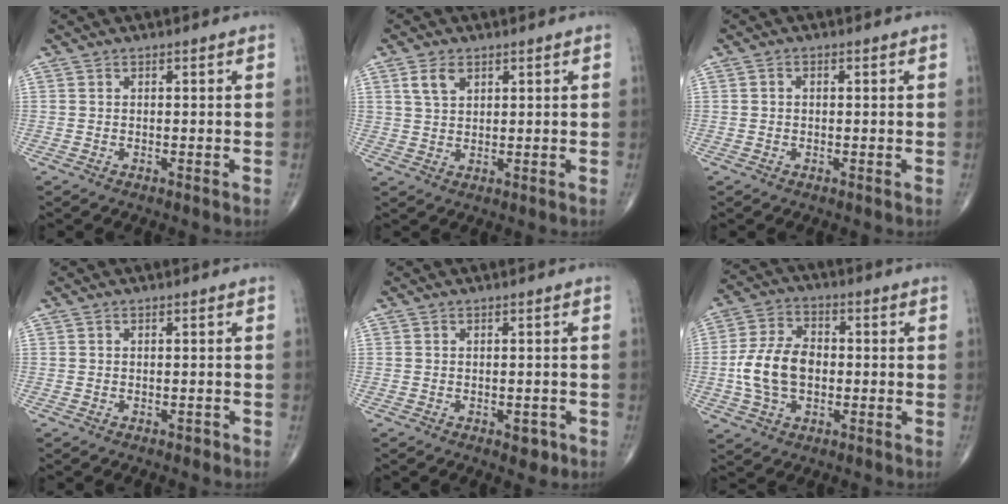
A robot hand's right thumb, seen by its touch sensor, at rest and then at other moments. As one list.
[{"total": 4.0, "force": [2.0, 2.4, 2.5], "torque": [-0.041, -0.005, 0.043]}, {"total": 0.8, "force": [0.0, 0.6, 0.5], "torque": [-0.006, 0.003, -0.001]}, {"total": 0.7, "force": [-0.5, 0.5, 0.3], "torque": [-0.002, 0.000, -0.009]}, {"total": 2.7, "force": [-1.2, 1.5, 1.9], "torque": [-0.011, 0.003, -0.012]}, {"total": 11.6, "force": [-1.2, 7.7, 8.6], "torque": [-0.157, 0.021, -0.026]}]